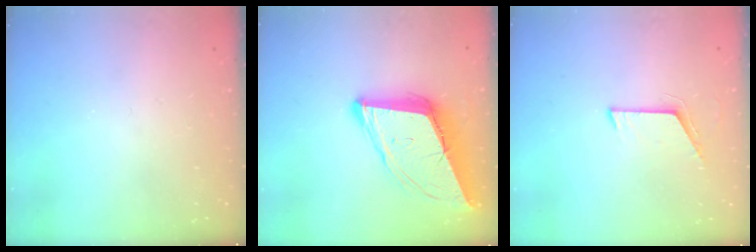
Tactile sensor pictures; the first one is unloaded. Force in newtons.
{"total": 15.3, "press": 14.8, "slide": 4.1}
{"total": 5.1, "press": 5.1, "slide": 0.5}